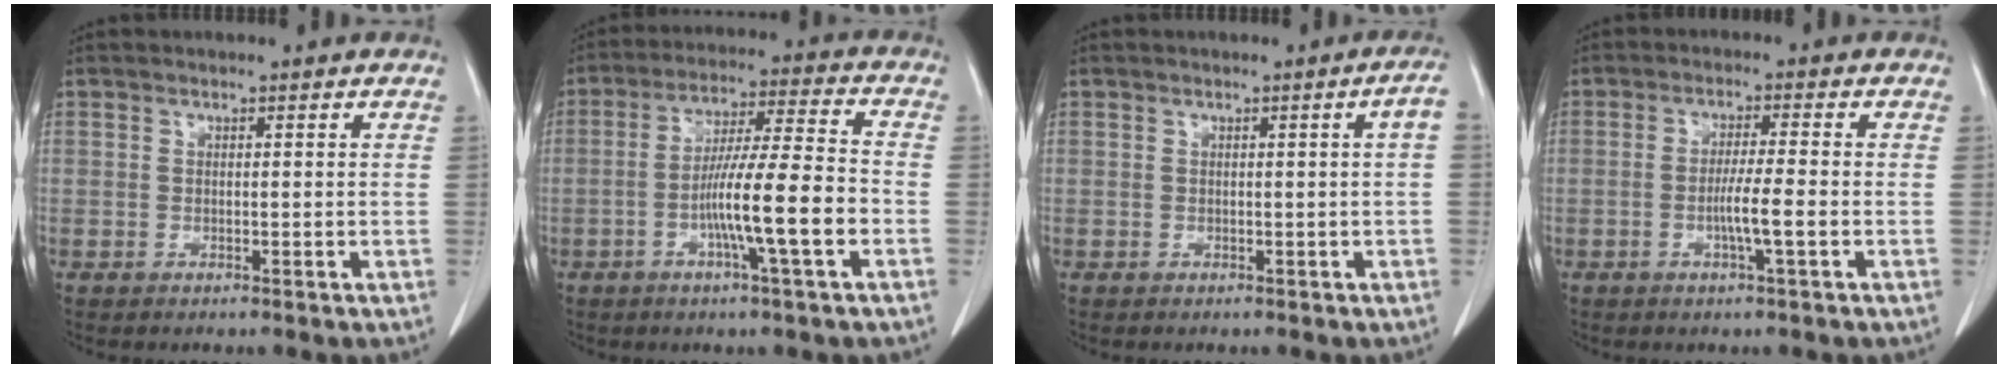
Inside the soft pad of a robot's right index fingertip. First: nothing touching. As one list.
[{"total": 12.0, "force": [-3.6, -0.1, 11.4], "torque": [-0.200, 0.003, -0.065]}, {"total": 1.9, "force": [0.1, -0.3, 1.9], "torque": [-0.023, 0.004, 0.002]}, {"total": 4.5, "force": [-1.3, -0.3, 4.3], "torque": [-0.077, -0.005, -0.025]}]